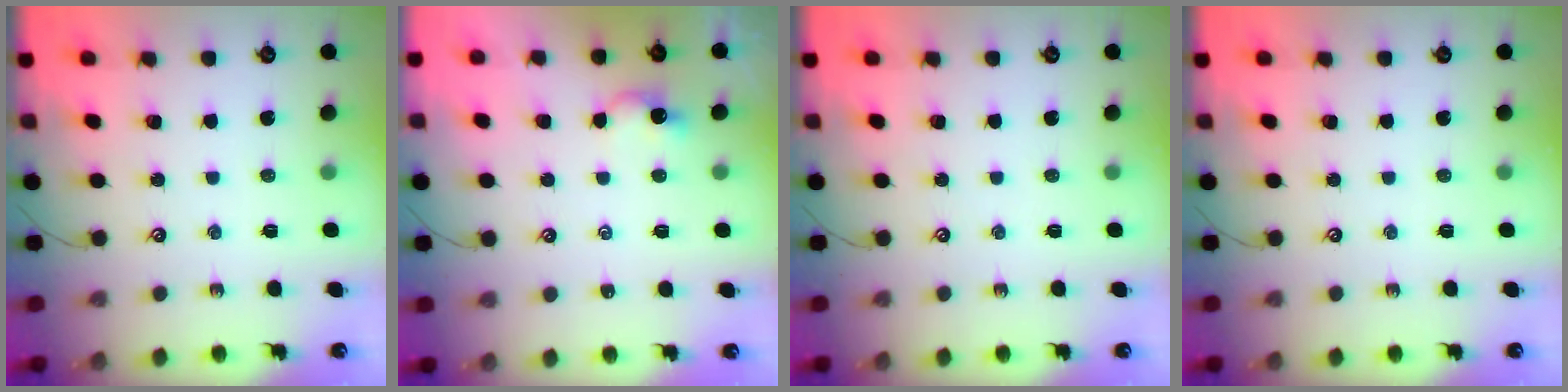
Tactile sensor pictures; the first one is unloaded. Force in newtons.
{"total": 0.5, "press": 0.5, "slide": 0.2}
{"total": 0.0}
{"total": 0.0}